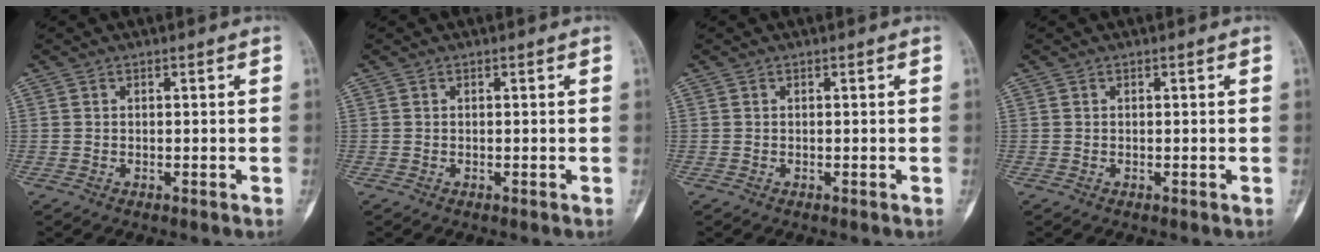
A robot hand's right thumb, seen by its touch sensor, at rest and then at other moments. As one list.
[{"total": 0.0}, {"total": 0.0}, {"total": 0.0}]